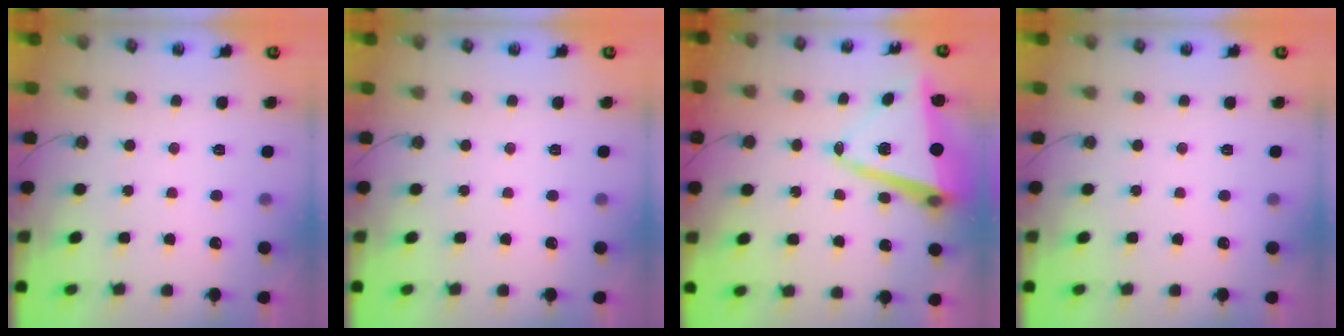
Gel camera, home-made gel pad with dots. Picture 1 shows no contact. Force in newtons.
{"total": 0.0}
{"total": 12.9, "press": 12.8, "slide": 1.3}
{"total": 0.0}